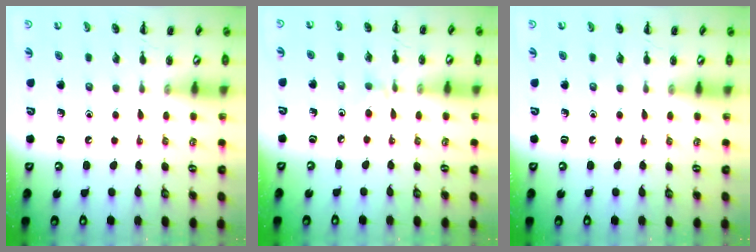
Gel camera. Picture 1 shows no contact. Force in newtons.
{"total": 2.8, "press": 2.6, "slide": 1.0}
{"total": 0.0}